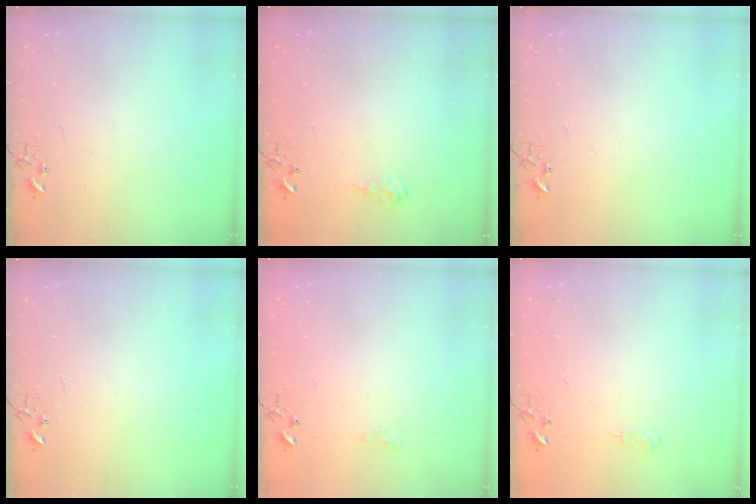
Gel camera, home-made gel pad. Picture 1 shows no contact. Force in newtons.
{"total": 6.2, "press": 6.2, "slide": 0.9}
{"total": 0.0}
{"total": 0.0}
{"total": 5.6, "press": 5.6, "slide": 0.7}
{"total": 5.7, "press": 5.7, "slide": 0.6}